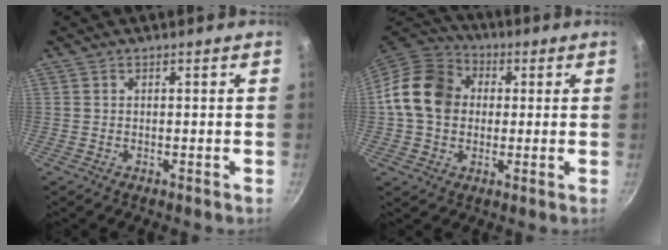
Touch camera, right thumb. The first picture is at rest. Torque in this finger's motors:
{"motor_torque": [0.77, 2.23, 1.14, -0.05, 0.41]}